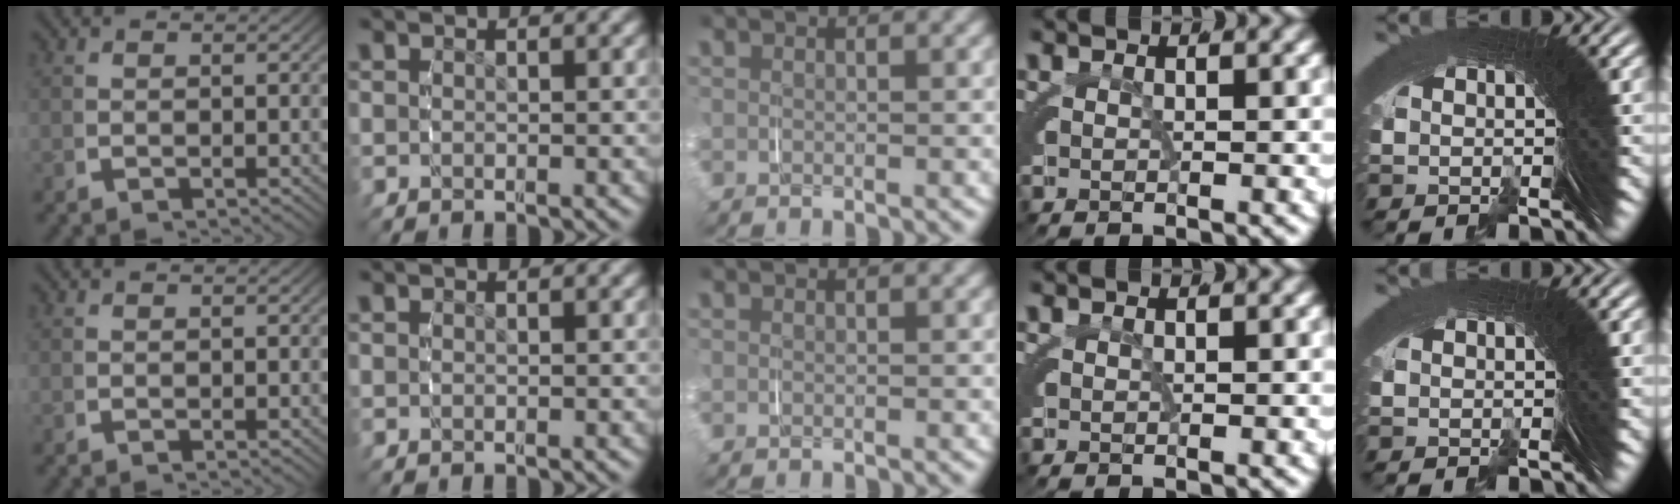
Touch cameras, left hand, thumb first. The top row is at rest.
{}